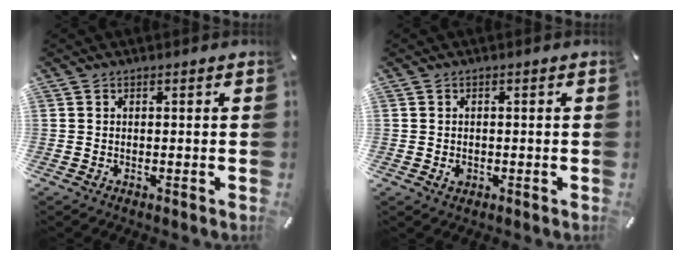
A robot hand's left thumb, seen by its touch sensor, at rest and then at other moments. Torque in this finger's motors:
{"motor_torque": [0.15, 0.63, -0.14, 0.21, -0.02]}